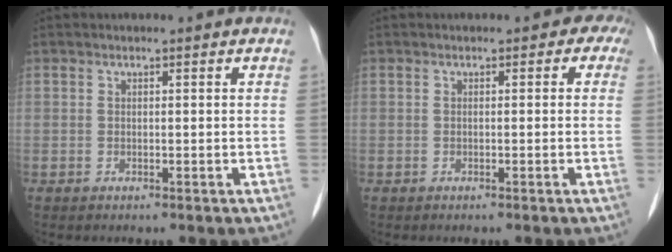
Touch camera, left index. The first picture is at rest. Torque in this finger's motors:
{"motor_torque": [0.24, -0.23, -0.15, -0.10]}